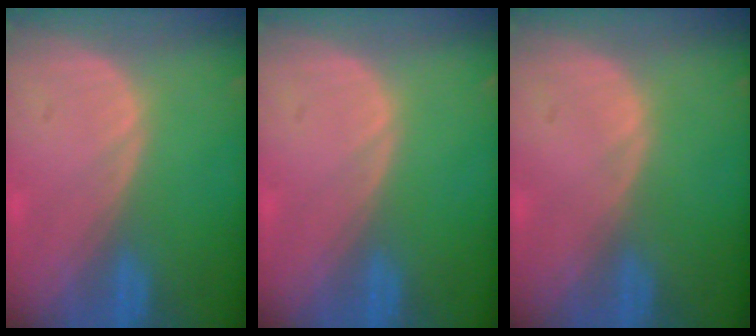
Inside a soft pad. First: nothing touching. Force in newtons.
{"total": 0.0}
{"total": 0.0}